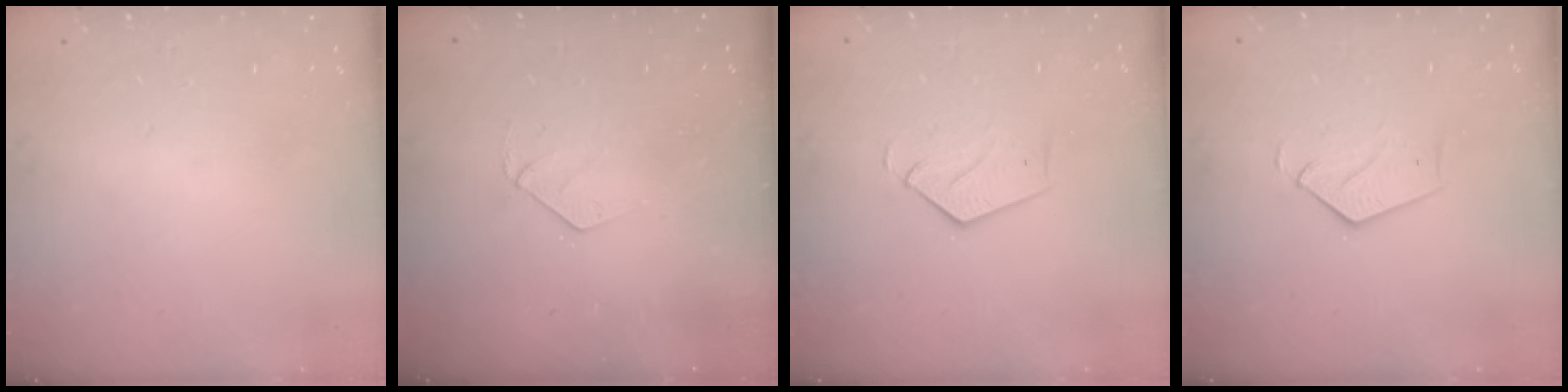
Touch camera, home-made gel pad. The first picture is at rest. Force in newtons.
{"total": 3.5, "press": 3.5, "slide": 0.2}
{"total": 2.9, "press": 2.9, "slide": 0.2}
{"total": 2.9, "press": 2.9, "slide": 0.2}